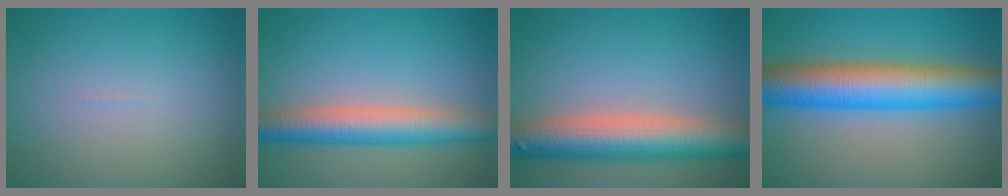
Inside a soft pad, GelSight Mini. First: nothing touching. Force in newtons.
{"total": 6.0, "press": 6.0, "slide": 0.1}
{"total": 8.9, "press": 8.9, "slide": 0.5}
{"total": 10.5, "press": 10.4, "slide": 0.1}